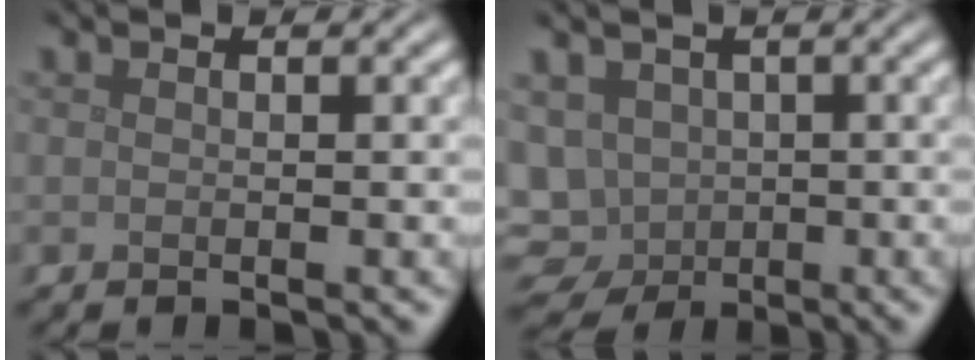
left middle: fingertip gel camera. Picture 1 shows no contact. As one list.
[{"total": 7.7, "force": [-1.7, 6.7, 3.4], "torque": [-0.070, -0.014, -0.035]}]